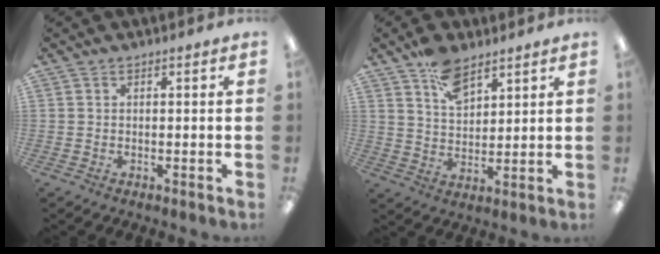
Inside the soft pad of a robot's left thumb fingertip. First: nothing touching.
{"total": 8.8, "force": [5.9, 4.7, 4.5], "torque": [-0.073, -0.027, 0.106]}